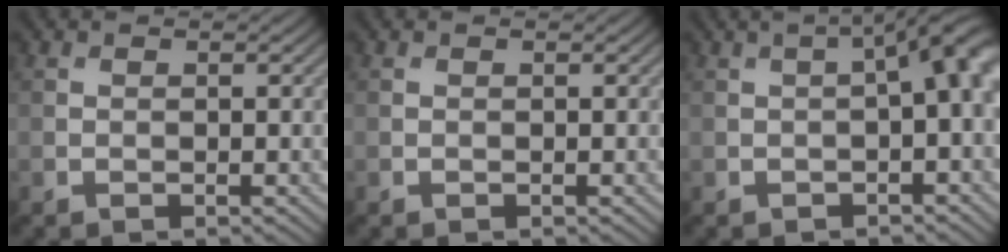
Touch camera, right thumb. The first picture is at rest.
{"total": 0.0}
{"total": 5.5, "force": [0.3, 1.5, 5.3], "torque": [-0.067, 0.013, 0.004]}